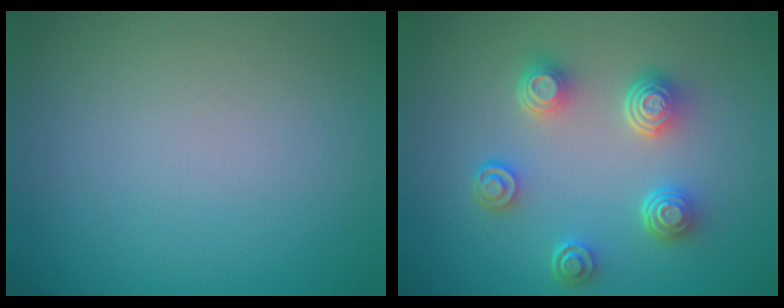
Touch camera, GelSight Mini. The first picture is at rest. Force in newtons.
{"total": 4.6, "press": 3.5, "slide": 3.0}